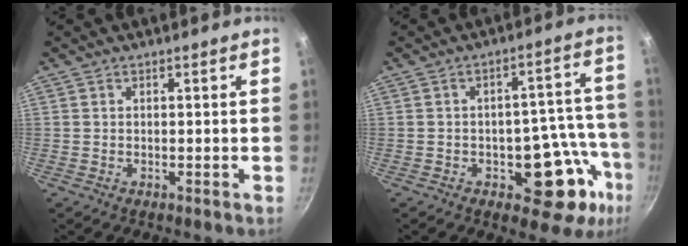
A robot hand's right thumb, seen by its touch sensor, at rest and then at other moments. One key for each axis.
{"total": 15.3, "fx": -5.5, "fy": 9.1, "fz": 10.9, "tx": -0.056, "ty": 0.045, "tz": -0.063}